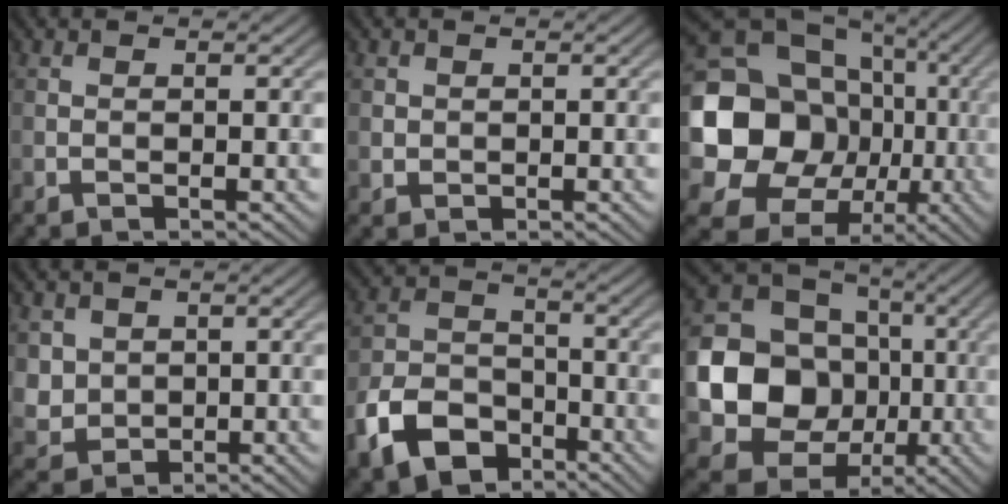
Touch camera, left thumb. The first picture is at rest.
{"total": 1.6, "force": [0.1, 1.6, 0.4], "torque": [-0.009, -0.008, 0.003]}
{"total": 23.4, "force": [-1.3, 20.6, 10.9], "torque": [-0.235, -0.025, -0.056]}
{"total": 4.5, "force": [1.3, 4.1, 1.3], "torque": [-0.057, -0.020, 0.041]}
{"total": 9.6, "force": [-5.4, 6.3, 4.9], "torque": [-0.115, -0.013, -0.116]}
{"total": 16.3, "force": [-1.4, 14.3, 7.7], "torque": [-0.188, -0.026, -0.040]}